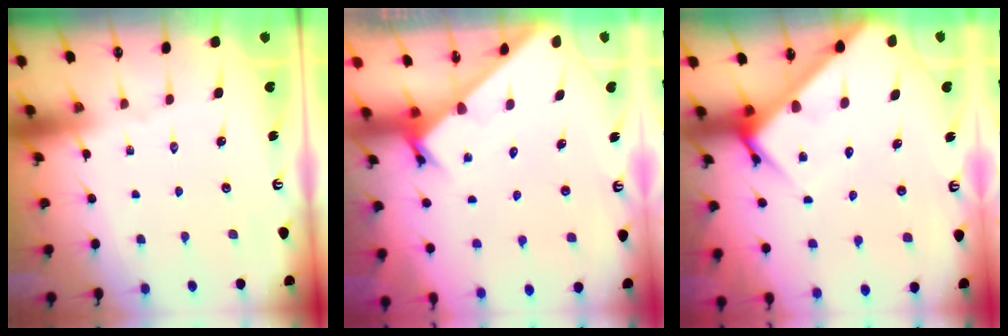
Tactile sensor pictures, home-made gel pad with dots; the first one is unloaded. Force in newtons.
{"total": 2.3, "press": 2.3, "slide": 0.0}
{"total": 6.1, "press": 6.1, "slide": 0.6}